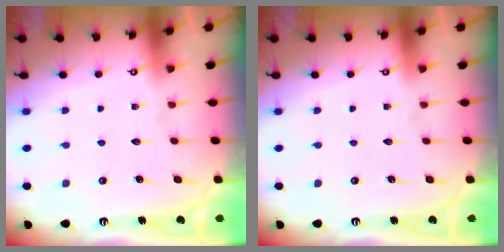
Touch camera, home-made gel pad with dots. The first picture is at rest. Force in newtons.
{"total": 0.0}